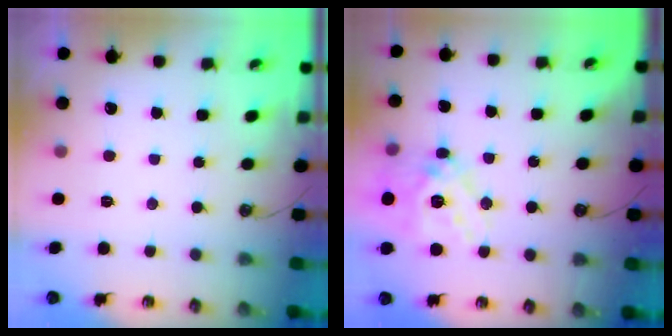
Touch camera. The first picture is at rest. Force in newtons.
{"total": 18.3, "press": 18.2, "slide": 1.9}